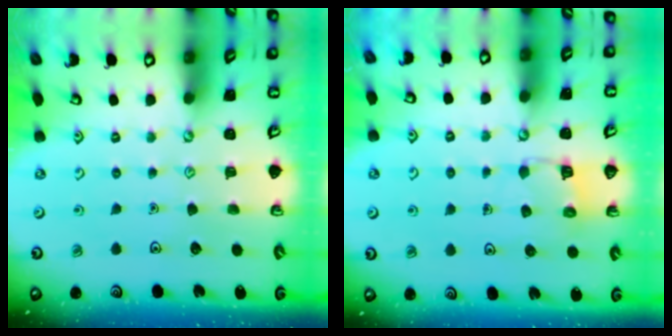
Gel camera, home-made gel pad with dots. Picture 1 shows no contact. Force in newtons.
{"total": 4.8, "press": 4.8, "slide": 0.4}